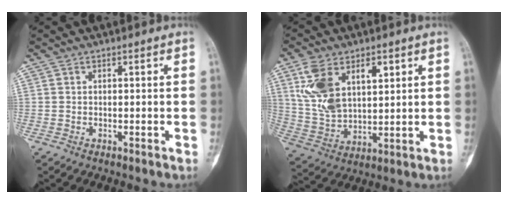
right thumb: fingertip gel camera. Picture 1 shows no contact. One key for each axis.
{"total": 13.5, "fx": 5.3, "fy": 8.0, "fz": 9.5, "tx": -0.172, "ty": -0.013, "tz": 0.115}